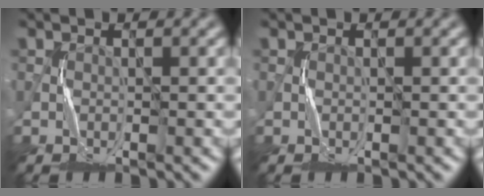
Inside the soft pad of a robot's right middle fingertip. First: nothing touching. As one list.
[{"total": 0.0}]